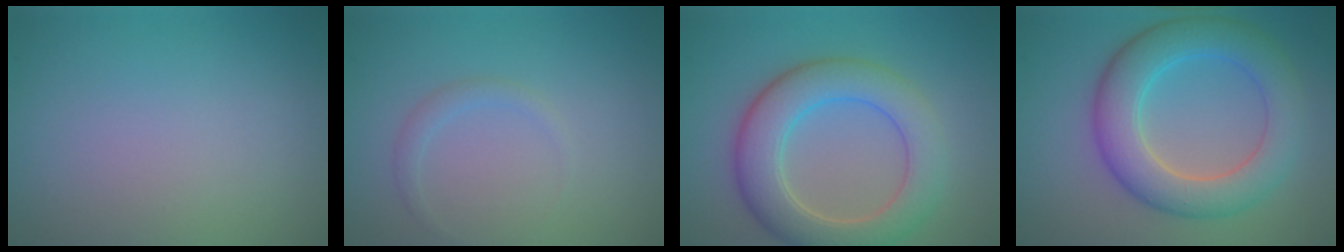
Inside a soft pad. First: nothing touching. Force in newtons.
{"total": 1.0, "press": 1.0, "slide": 0.1}
{"total": 6.8, "press": 6.8, "slide": 0.5}
{"total": 6.9, "press": 6.9, "slide": 0.2}